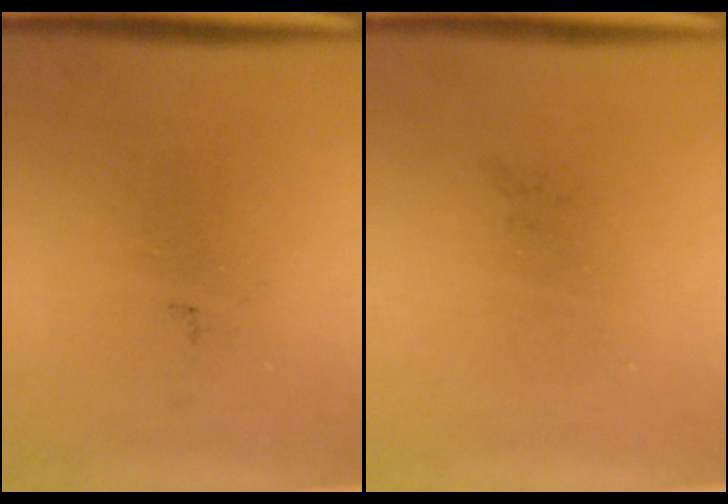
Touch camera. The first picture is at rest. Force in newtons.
{"total": 0.0}